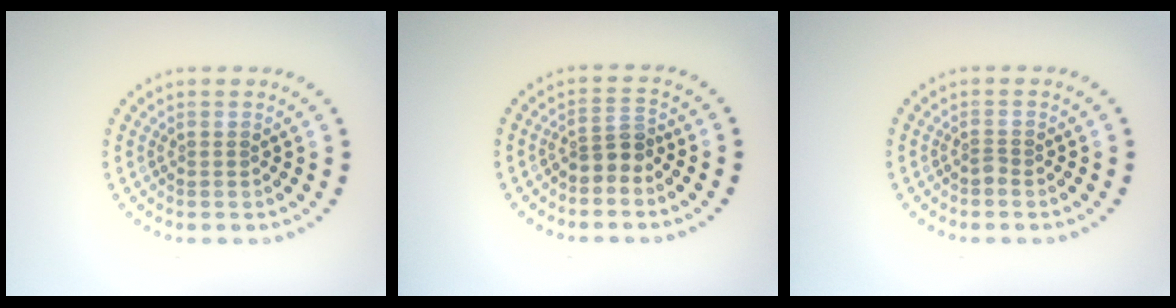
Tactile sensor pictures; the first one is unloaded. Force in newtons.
{"total": 2.3, "press": 1.9, "slide": 1.4}
{"total": 0.7, "press": 0.4, "slide": 0.6}